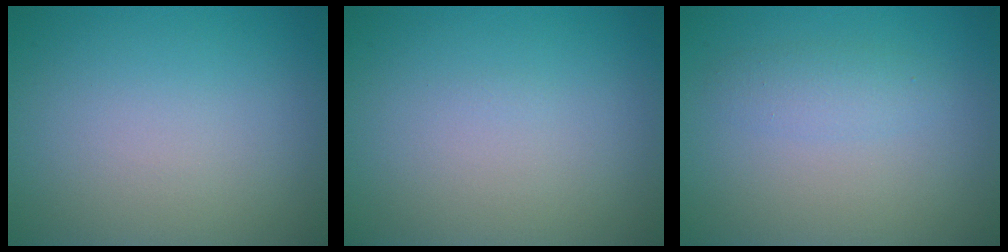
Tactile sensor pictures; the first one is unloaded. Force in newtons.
{"total": 0.0}
{"total": 1.6, "press": 1.6, "slide": 0.0}